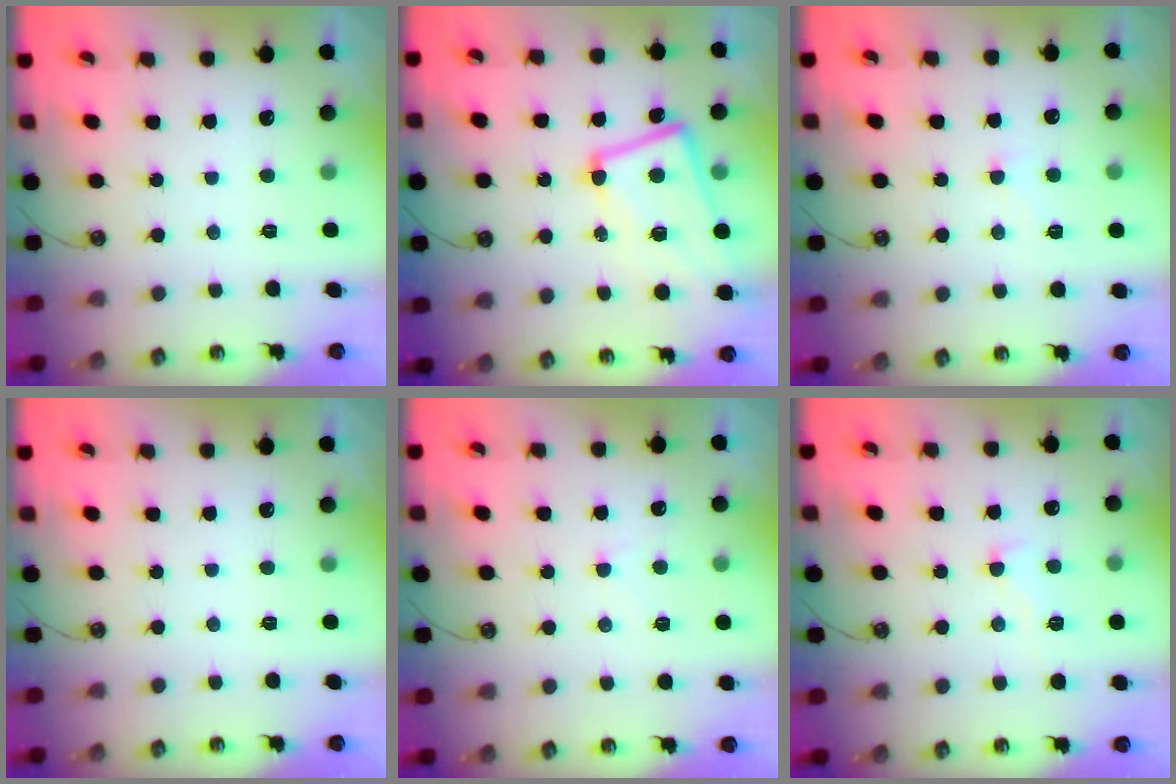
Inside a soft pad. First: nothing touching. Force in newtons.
{"total": 9.5, "press": 9.3, "slide": 2.1}
{"total": 2.1, "press": 2.0, "slide": 0.5}
{"total": 0.0}
{"total": 4.0, "press": 4.0, "slide": 0.5}
{"total": 0.8, "press": 0.5, "slide": 0.6}